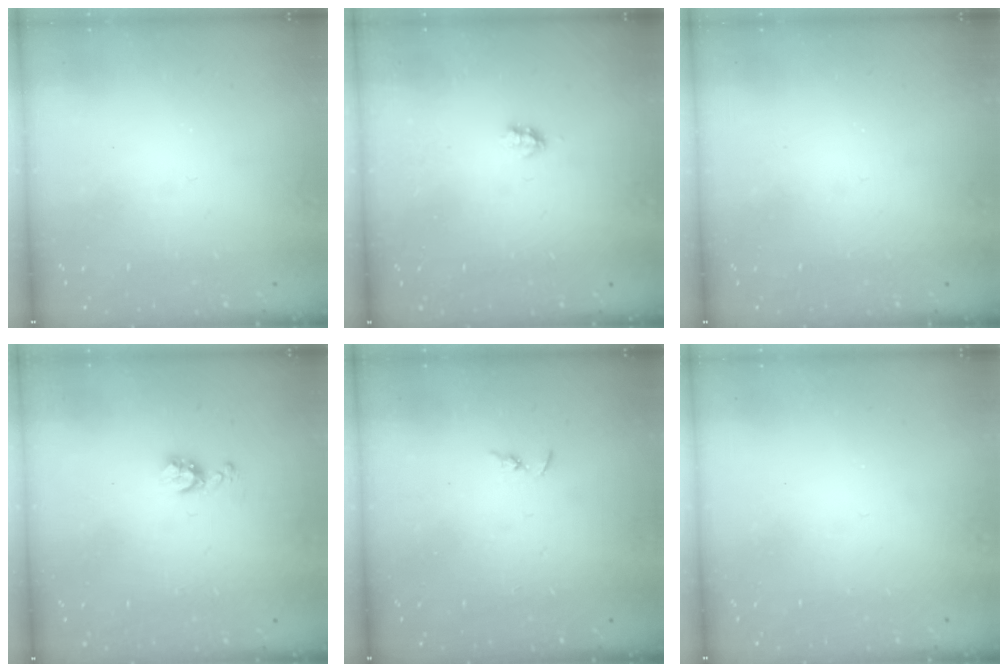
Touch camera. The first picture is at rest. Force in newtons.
{"total": 1.7, "press": 1.7, "slide": 0.3}
{"total": 0.0}
{"total": 5.2, "press": 5.1, "slide": 0.6}
{"total": 2.4, "press": 2.3, "slide": 0.2}
{"total": 0.0}